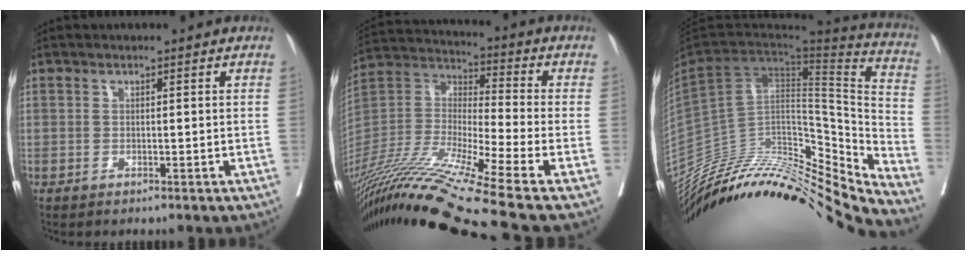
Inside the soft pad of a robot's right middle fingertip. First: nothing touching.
{"total": 21.0, "force": [-15.7, -1.8, 13.8], "torque": [-0.306, -0.022, -0.295]}
{"total": 33.8, "force": [-29.9, 6.1, 14.6], "torque": [-0.205, -0.010, -0.443]}